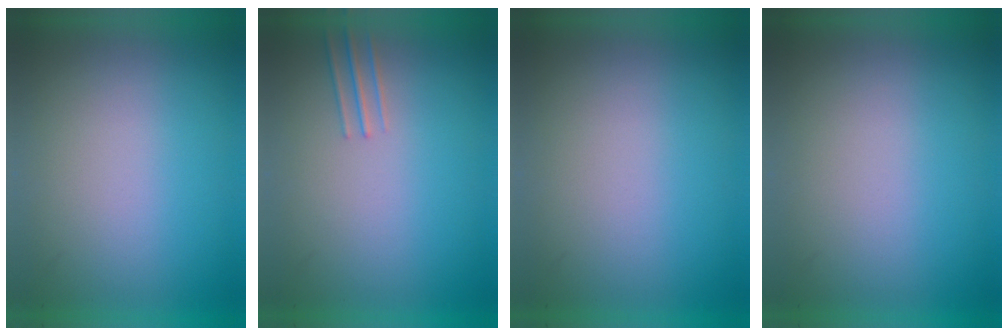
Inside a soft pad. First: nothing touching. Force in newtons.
{"total": 1.0}
{"total": 0.0}
{"total": 0.0}